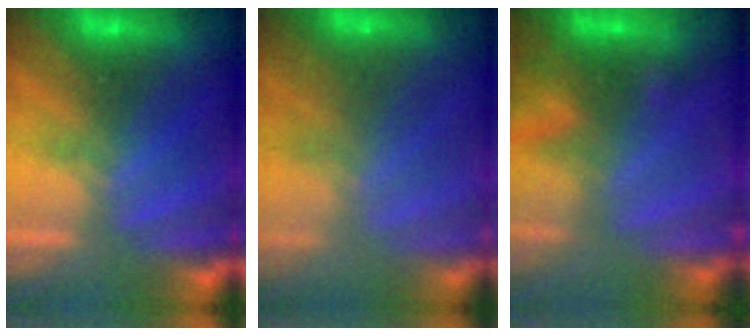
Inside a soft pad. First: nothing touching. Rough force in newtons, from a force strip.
{"total": 7.0}
{"total": 5.8}